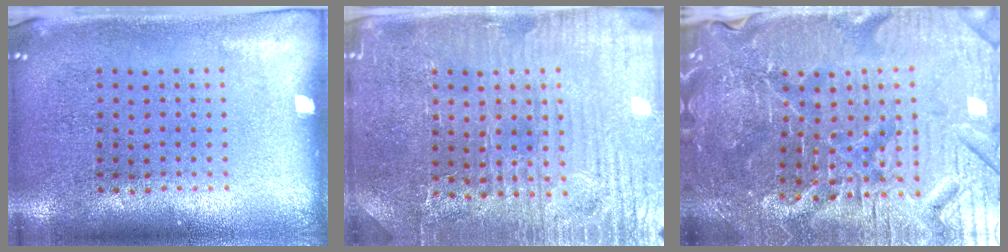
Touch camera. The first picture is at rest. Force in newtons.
{"total": 4.1, "press": 4.0, "slide": 0.9}
{"total": 5.8, "press": 5.5, "slide": 1.9}